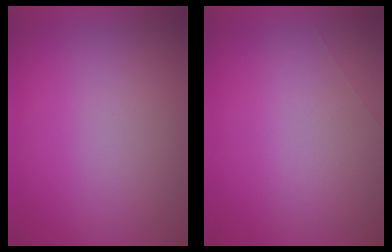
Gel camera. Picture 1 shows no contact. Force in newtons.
{"total": 1.0}